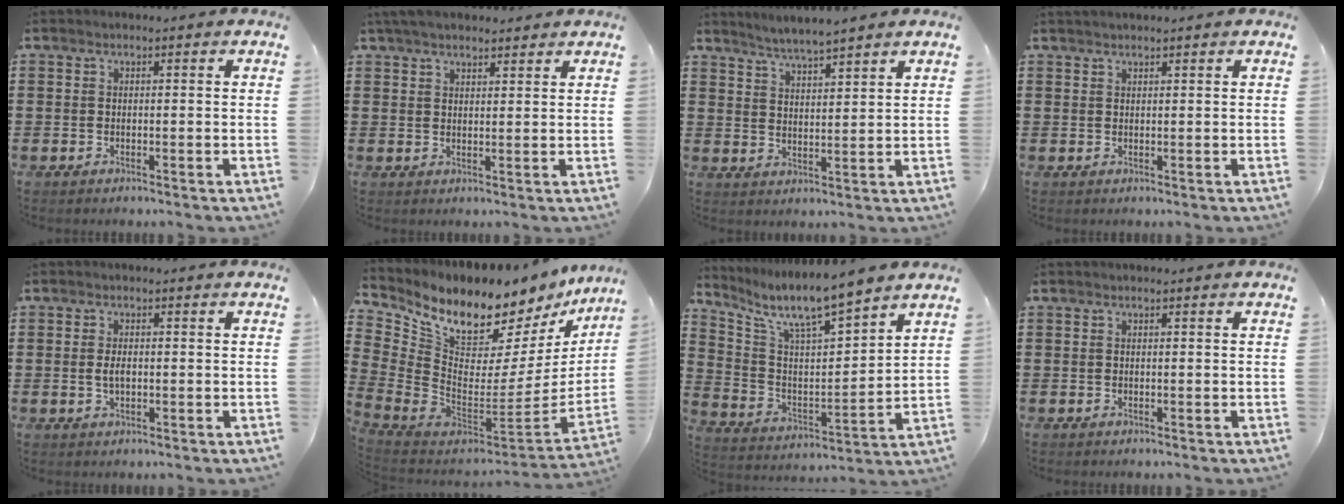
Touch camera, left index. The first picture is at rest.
{"total": 3.9, "force": [3.4, 1.1, 1.5], "torque": [-0.038, 0.001, 0.064]}
{"total": 3.4, "force": [3.3, -0.6, 0.6], "torque": [-0.023, -0.015, 0.058]}
{"total": 1.0, "force": [1.0, 0.1, 0.3], "torque": [-0.006, 0.000, 0.019]}
{"total": 2.2, "force": [-0.1, 1.0, 1.9], "torque": [-0.045, 0.000, -0.005]}
{"total": 8.9, "force": [7.7, 3.3, 3.0], "torque": [-0.085, -0.095, 0.129]}
{"total": 8.2, "force": [7.1, 0.9, 3.9], "torque": [-0.106, -0.044, 0.118]}
{"total": 0.0}